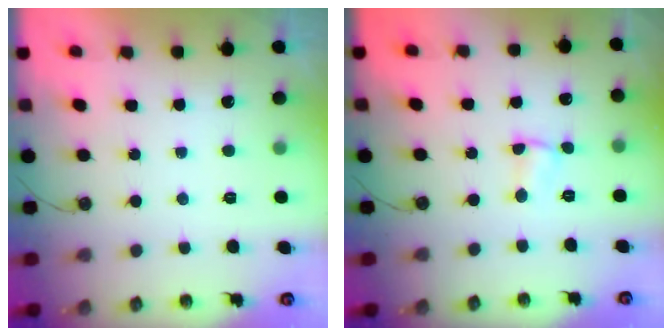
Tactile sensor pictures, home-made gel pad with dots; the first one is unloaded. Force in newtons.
{"total": 3.0, "press": 1.3, "slide": 2.7}